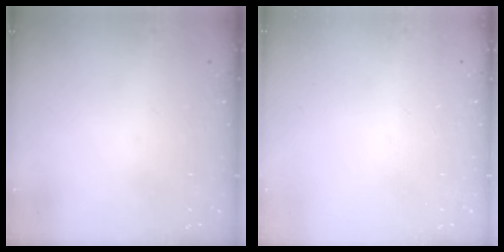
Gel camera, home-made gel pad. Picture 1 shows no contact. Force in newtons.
{"total": 0.0}